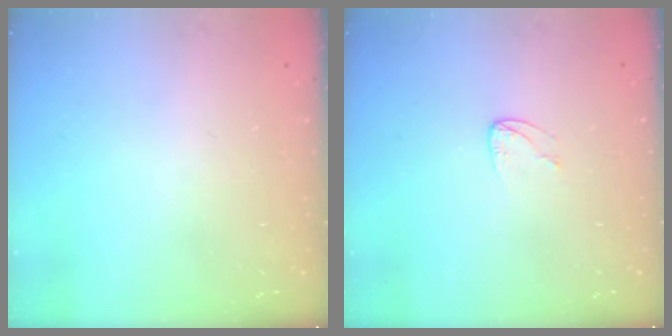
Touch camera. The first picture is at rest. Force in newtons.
{"total": 3.1, "press": 3.1, "slide": 0.3}